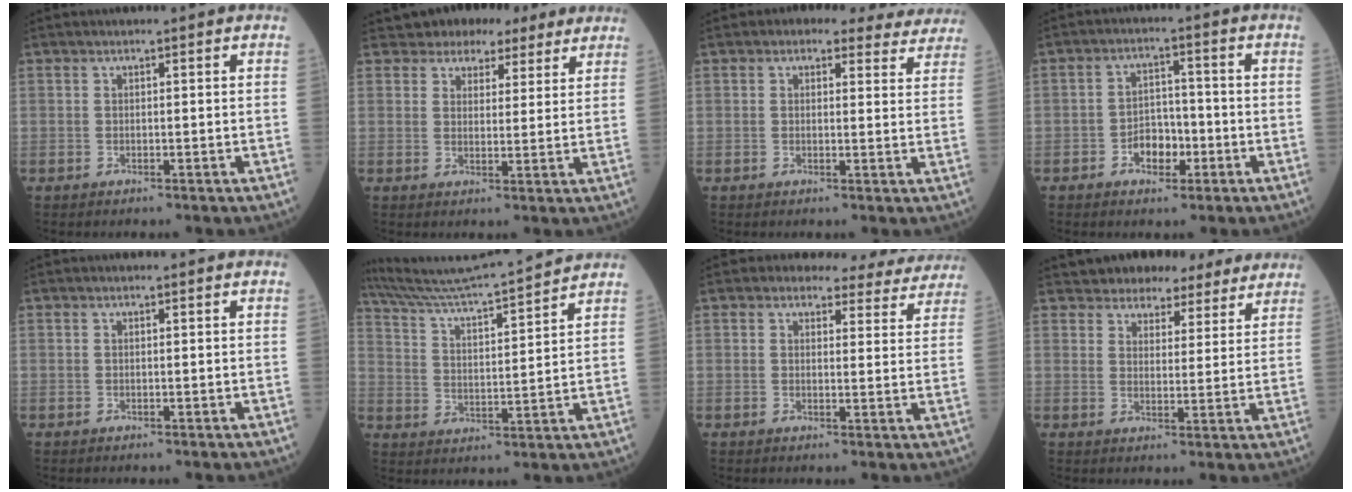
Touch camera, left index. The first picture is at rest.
{"total": 8.2, "force": [7.1, 4.0, 1.3], "torque": [-0.008, 0.020, 0.083]}
{"total": 8.7, "force": [7.9, 3.5, 1.3], "torque": [0.017, 0.010, 0.066]}
{"total": 4.5, "force": [-1.9, 2.9, 2.8], "torque": [-0.046, 0.009, -0.033]}
{"total": 0.0}
{"total": 14.5, "force": [13.9, -1.7, 3.9], "torque": [-0.088, -0.009, 0.224]}
{"total": 10.3, "force": [9.6, 3.6, 1.0], "torque": [0.022, -0.007, 0.081]}
{"total": 12.9, "force": [11.6, 4.8, 2.9], "torque": [-0.024, 0.017, 0.141]}